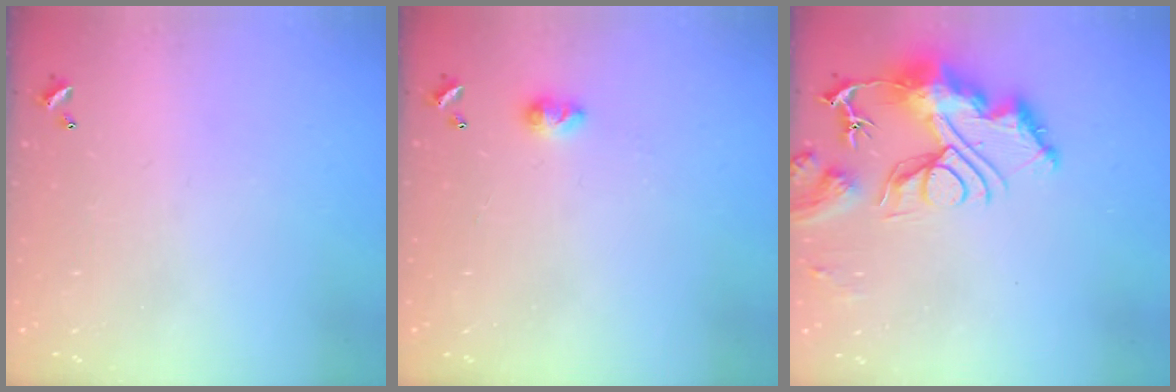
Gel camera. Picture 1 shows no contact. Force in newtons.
{"total": 4.9, "press": 4.8, "slide": 0.7}
{"total": 14.1, "press": 14.1, "slide": 1.4}